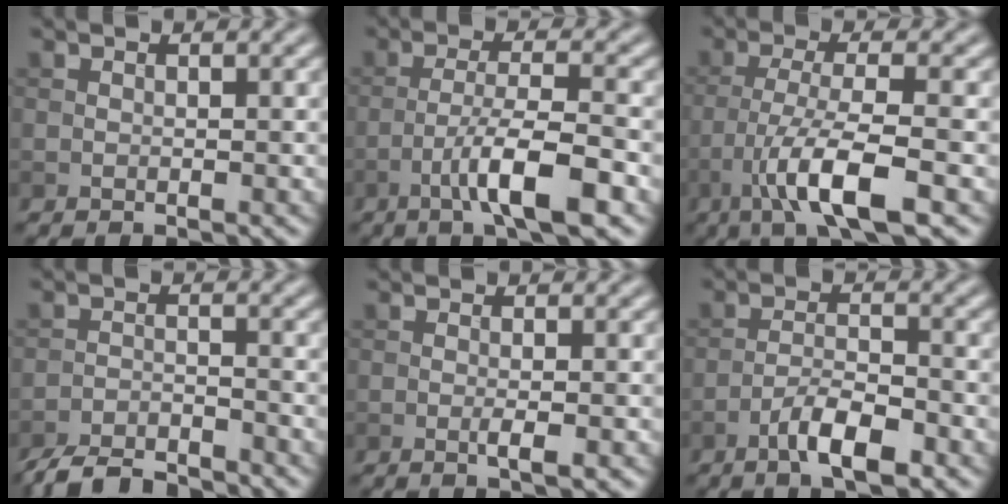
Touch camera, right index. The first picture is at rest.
{"total": 6.5, "force": [-3.1, 1.2, 5.6], "torque": [-0.096, 0.008, -0.056]}
{"total": 6.9, "force": [-3.2, 1.5, 5.9], "torque": [-0.107, 0.000, -0.065]}
{"total": 4.9, "force": [-4.5, 0.9, 1.6], "torque": [-0.032, -0.008, -0.089]}
{"total": 1.6, "force": [-0.4, 0.2, 1.5], "torque": [-0.026, -0.002, -0.010]}
{"total": 4.4, "force": [-2.7, 1.2, 3.3], "torque": [-0.062, 0.006, -0.052]}